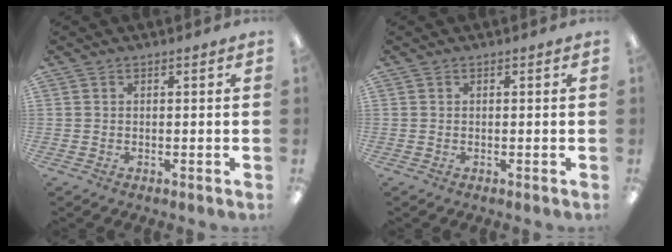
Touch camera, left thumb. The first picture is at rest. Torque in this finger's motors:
{"motor_torque": [0.00, 0.00, 0.01, 0.00, -0.01]}